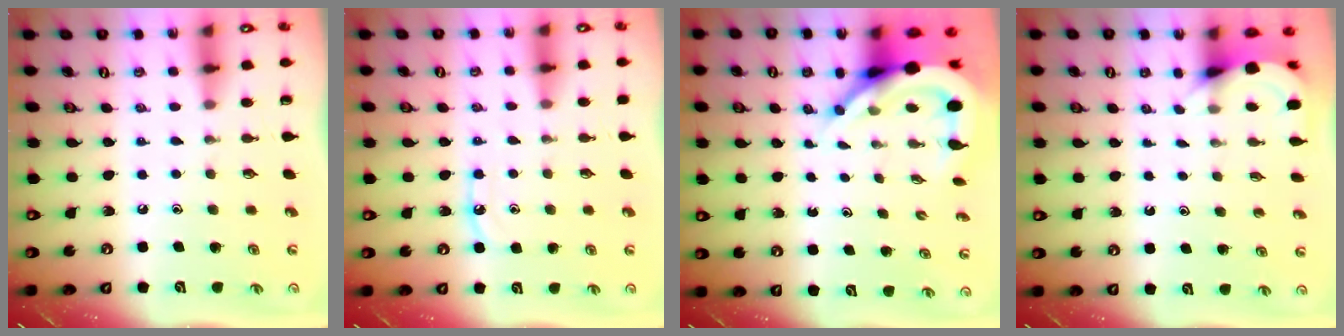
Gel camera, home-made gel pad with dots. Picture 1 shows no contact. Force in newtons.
{"total": 6.2, "press": 6.2, "slide": 0.5}
{"total": 10.3, "press": 10.2, "slide": 1.3}
{"total": 4.9, "press": 4.9, "slide": 0.4}